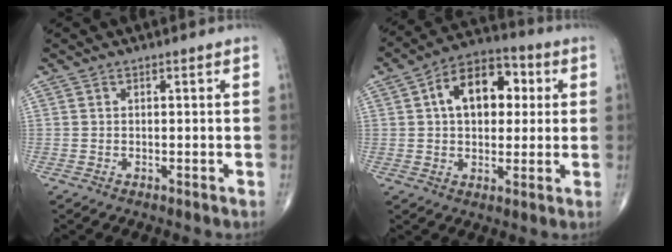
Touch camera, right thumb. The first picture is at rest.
{"total": 13.7, "force": [2.9, 8.7, 10.2], "torque": [-0.127, 0.017, 0.036]}